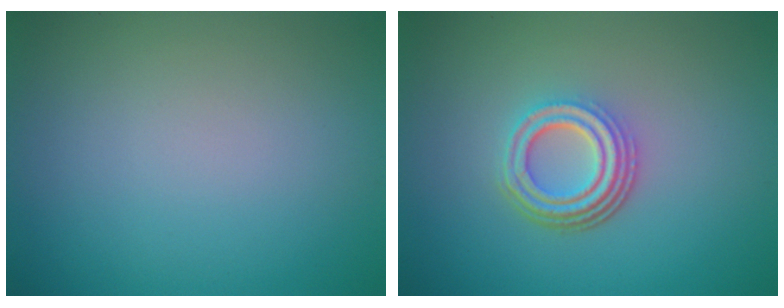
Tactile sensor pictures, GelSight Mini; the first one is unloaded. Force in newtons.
{"total": 4.6, "press": 3.3, "slide": 3.2}